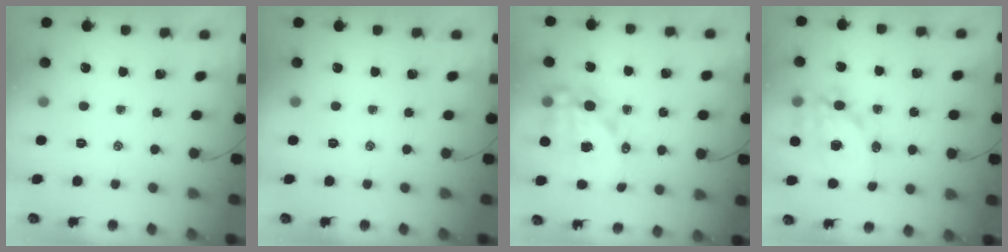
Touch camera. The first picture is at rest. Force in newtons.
{"total": 0.0}
{"total": 14.6, "press": 14.3, "slide": 3.0}
{"total": 16.3, "press": 15.9, "slide": 3.3}